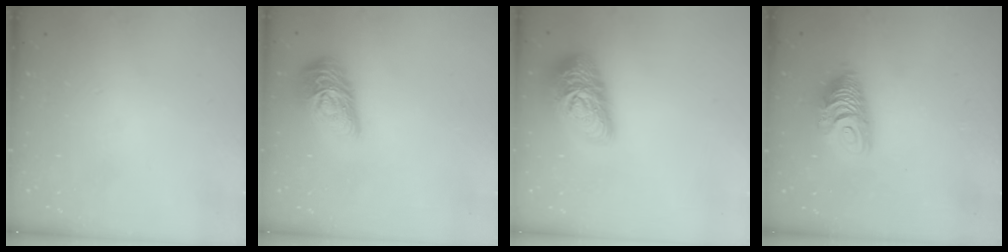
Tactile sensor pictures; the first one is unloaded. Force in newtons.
{"total": 14.8, "press": 14.8, "slide": 1.0}
{"total": 18.8, "press": 18.8, "slide": 1.2}
{"total": 10.2, "press": 10.2, "slide": 0.7}